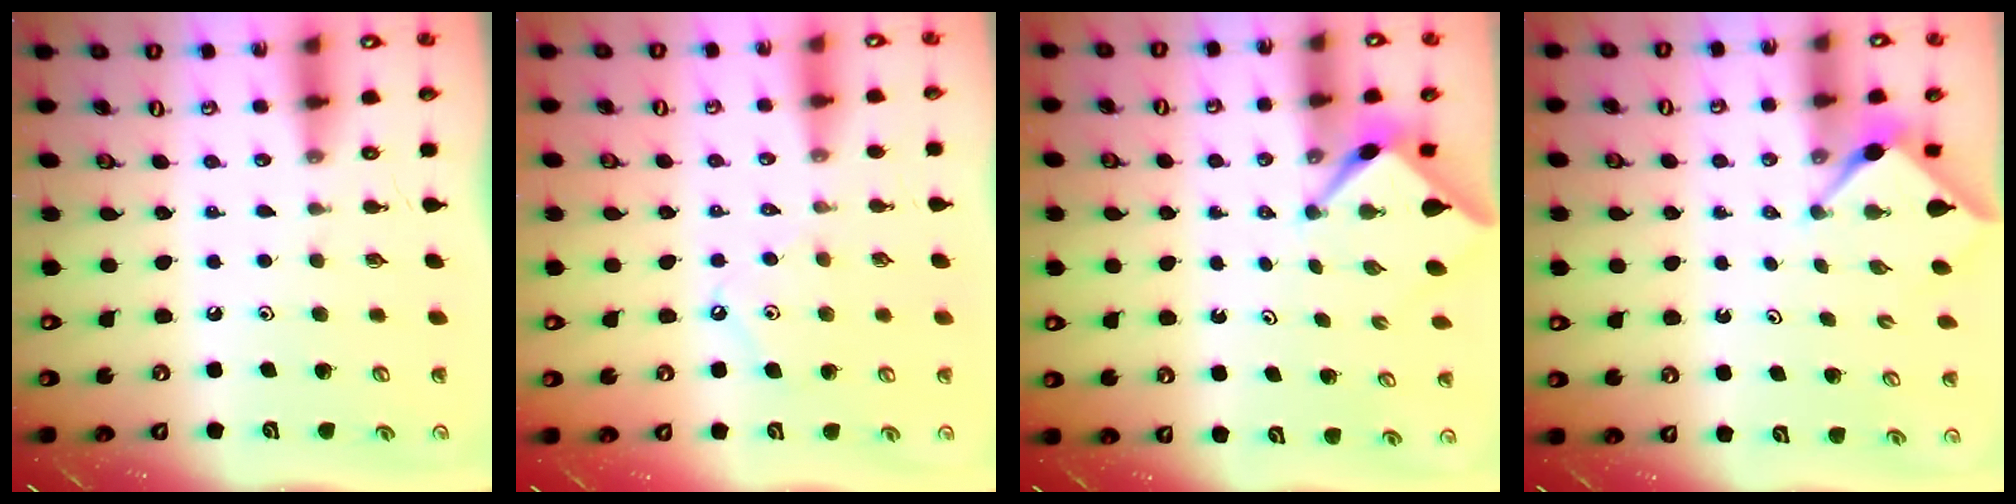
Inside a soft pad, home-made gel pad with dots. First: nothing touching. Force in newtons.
{"total": 5.6, "press": 5.6, "slide": 0.7}
{"total": 2.4, "press": 2.4, "slide": 0.3}
{"total": 2.9, "press": 2.9, "slide": 0.4}